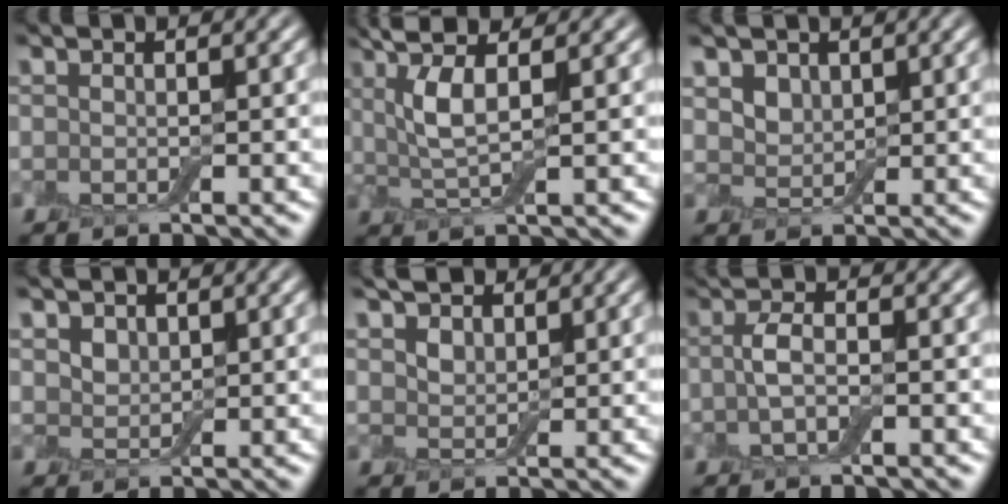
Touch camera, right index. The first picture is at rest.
{"total": 4.9, "force": [1.7, 1.2, 4.4], "torque": [-0.093, 0.004, 0.032]}
{"total": 3.0, "force": [1.8, 2.1, 1.2], "torque": [-0.040, -0.004, 0.037]}
{"total": 2.1, "force": [1.4, 1.4, 0.8], "torque": [-0.022, -0.004, 0.029]}
{"total": 3.3, "force": [2.3, 1.9, 1.5], "torque": [-0.036, 0.000, 0.039]}
{"total": 2.4, "force": [0.0, 0.7, 2.3], "torque": [-0.049, 0.000, -0.003]}